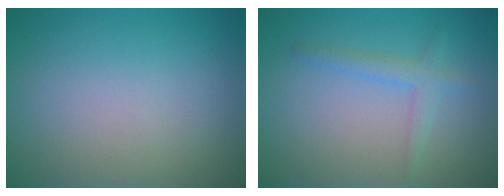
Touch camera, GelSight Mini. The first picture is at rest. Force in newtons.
{"total": 2.0, "press": 2.0, "slide": 0.1}